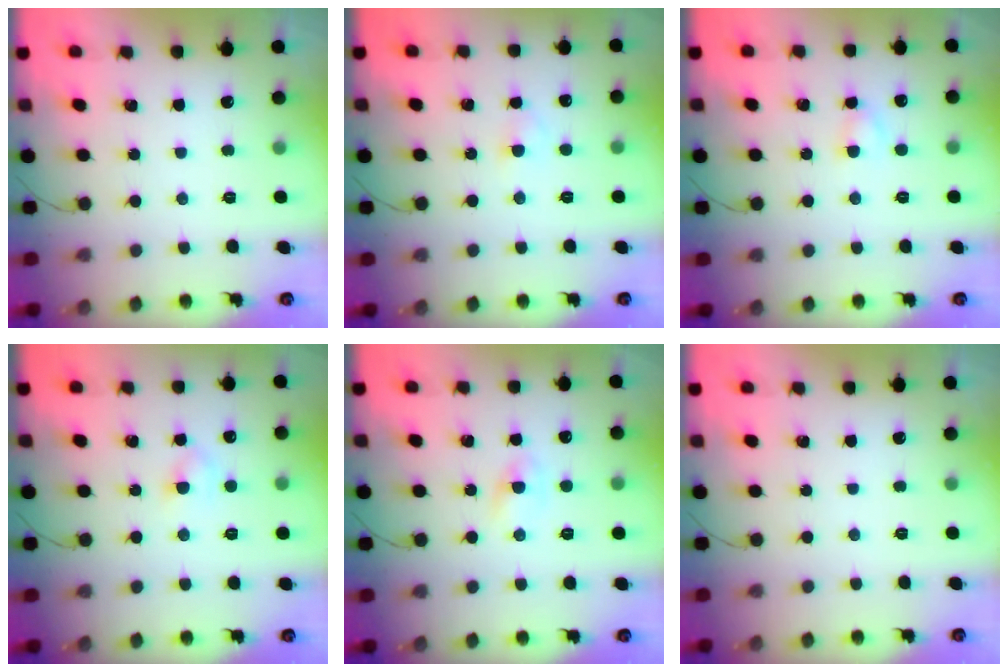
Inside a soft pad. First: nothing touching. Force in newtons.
{"total": 2.1, "press": 1.9, "slide": 0.9}
{"total": 3.2, "press": 2.9, "slide": 1.3}
{"total": 3.1, "press": 2.9, "slide": 1.1}
{"total": 1.8, "press": 1.6, "slide": 0.8}
{"total": 0.0}